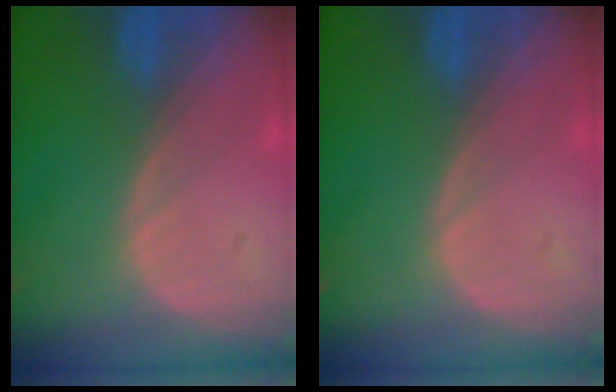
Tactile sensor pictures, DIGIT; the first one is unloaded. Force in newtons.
{"total": 0.0}